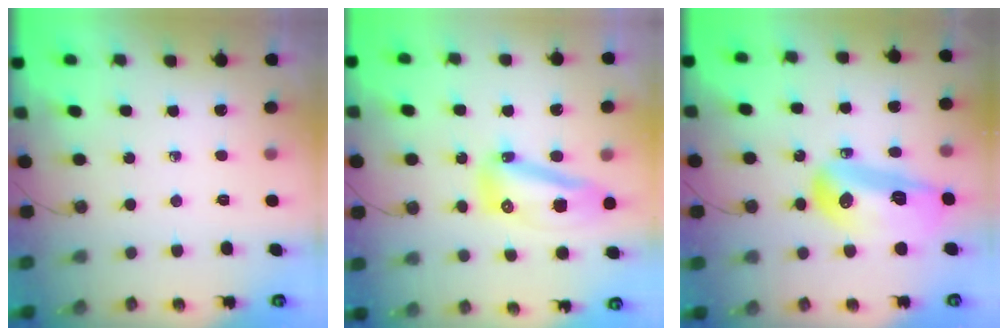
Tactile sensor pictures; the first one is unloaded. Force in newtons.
{"total": 12.9, "press": 12.8, "slide": 1.3}
{"total": 18.4, "press": 17.5, "slide": 5.6}